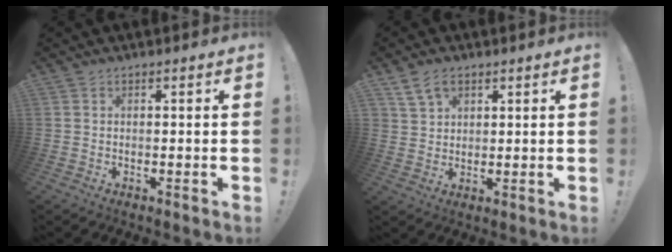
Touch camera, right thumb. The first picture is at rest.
{"total": 6.4, "force": [3.8, 4.4, 2.9], "torque": [-0.052, -0.006, 0.074]}